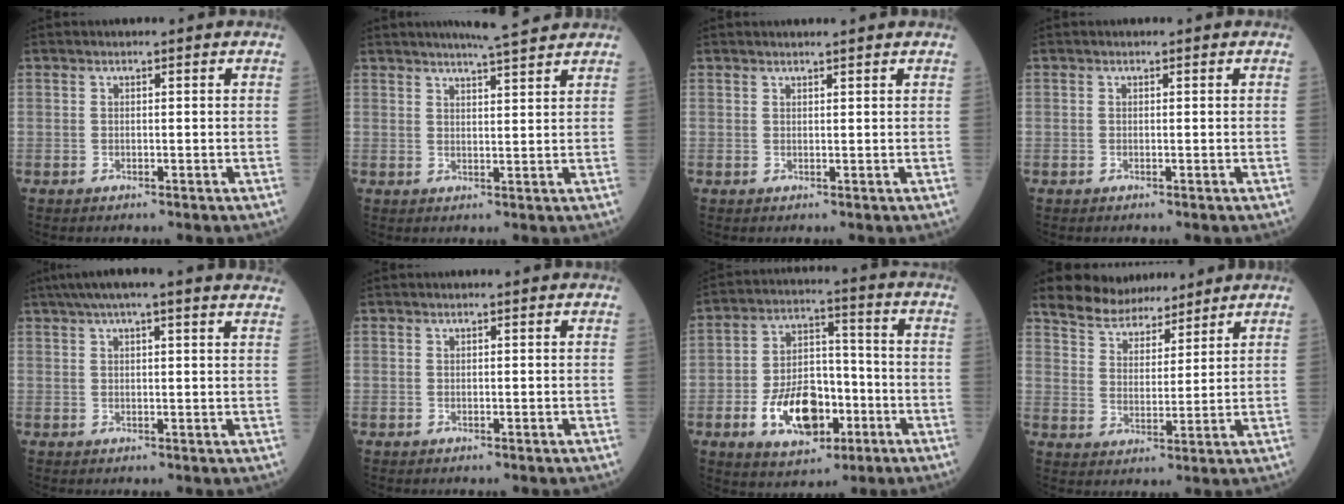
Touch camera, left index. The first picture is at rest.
{"total": 6.5, "force": [5.9, -0.1, 2.8], "torque": [-0.049, 0.008, 0.082]}
{"total": 2.1, "force": [2.0, -0.4, 0.6], "torque": [-0.010, 0.006, 0.029]}
{"total": 0.0}
{"total": 15.3, "force": [12.9, 1.1, 8.3], "torque": [-0.132, 0.047, 0.156]}
{"total": 0.0}
{"total": 12.4, "force": [-4.8, 7.1, 9.1], "torque": [-0.176, 0.010, -0.074]}
{"total": 8.2, "force": [7.6, 2.6, 1.8], "torque": [-0.035, 0.015, 0.141]}